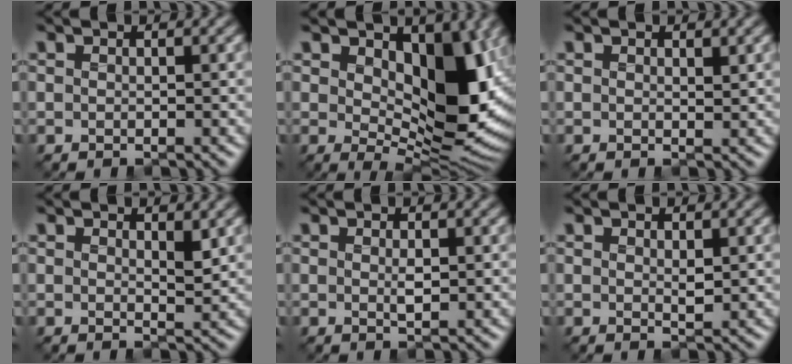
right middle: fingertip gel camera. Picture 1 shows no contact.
{"total": 11.2, "force": [2.3, 5.7, 9.4], "torque": [-0.138, -0.014, 0.038]}
{"total": 0.8, "force": [0.6, 0.3, 0.4], "torque": [-0.010, -0.004, 0.009]}
{"total": 1.6, "force": [0.9, 0.6, 1.2], "torque": [-0.020, -0.007, 0.014]}
{"total": 0.8, "force": [-0.1, 0.2, 0.8], "torque": [-0.019, -0.004, -0.001]}
{"total": 0.9, "force": [0.3, 0.3, 0.8], "torque": [-0.018, -0.005, 0.005]}